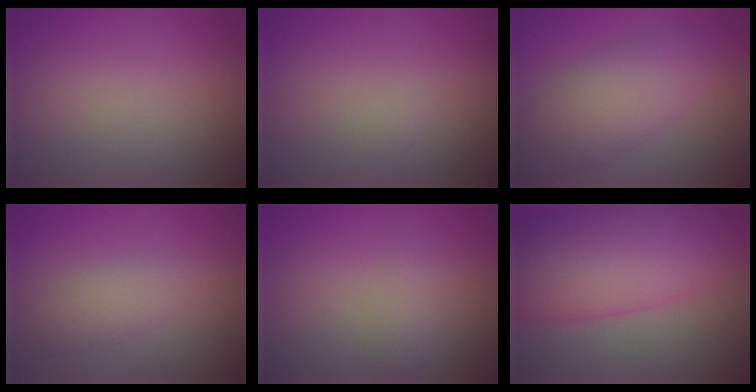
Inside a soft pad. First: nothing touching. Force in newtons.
{"total": 0.5, "press": 0.5, "slide": 0.0}
{"total": 6.0, "press": 6.0, "slide": 0.3}
{"total": 2.7, "press": 2.7, "slide": 0.1}
{"total": 1.6, "press": 1.6, "slide": 0.1}
{"total": 9.7, "press": 9.7, "slide": 0.1}